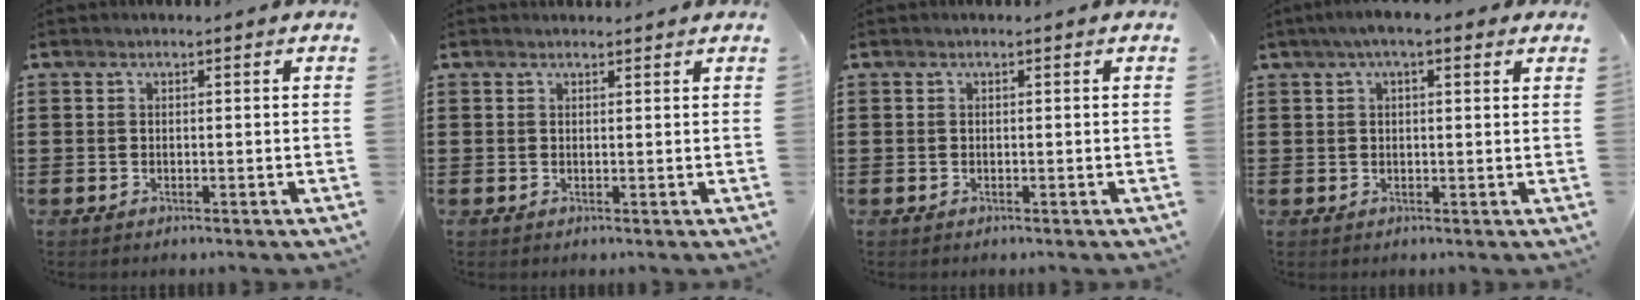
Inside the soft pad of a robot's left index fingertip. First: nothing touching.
{"total": 0.8, "force": [0.8, 0.2, 0.0], "torque": [-0.002, 0.001, 0.015]}
{"total": 0.0}
{"total": 3.9, "force": [2.1, 0.9, 3.1], "torque": [-0.063, 0.009, 0.036]}